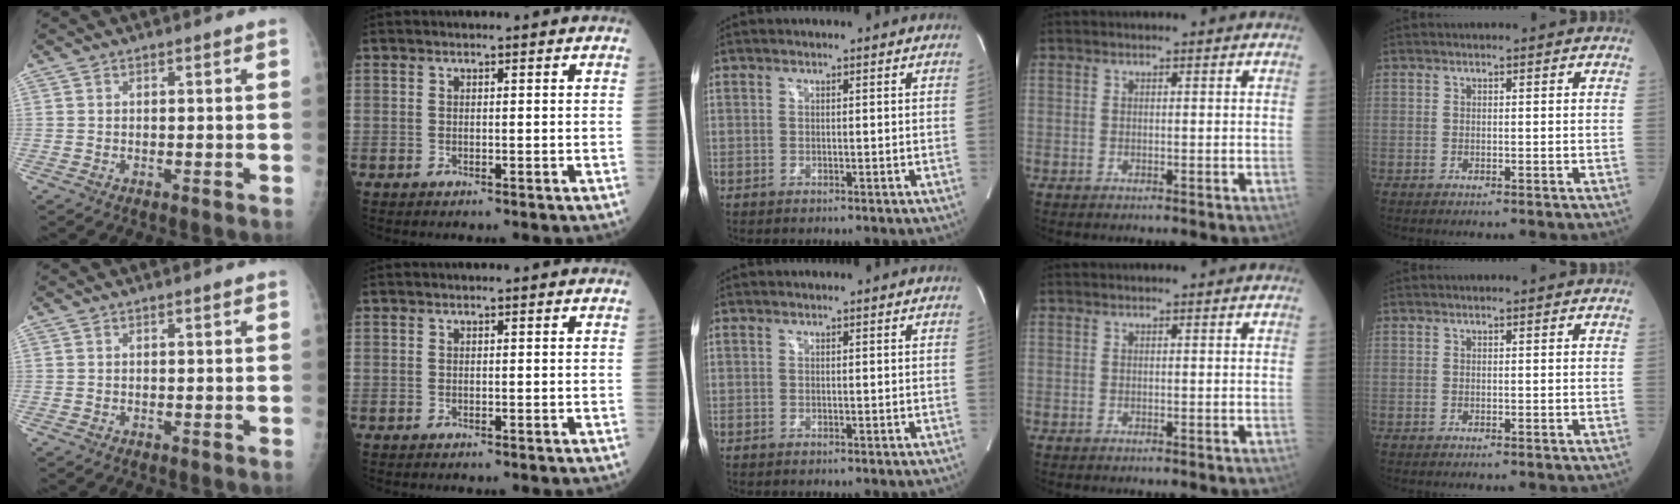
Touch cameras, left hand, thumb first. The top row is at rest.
{}